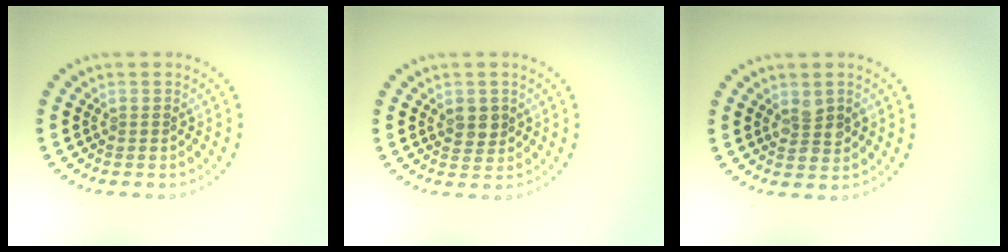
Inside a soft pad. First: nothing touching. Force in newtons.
{"total": 1.8, "press": 1.7, "slide": 0.4}
{"total": 2.1, "press": 2.0, "slide": 0.3}